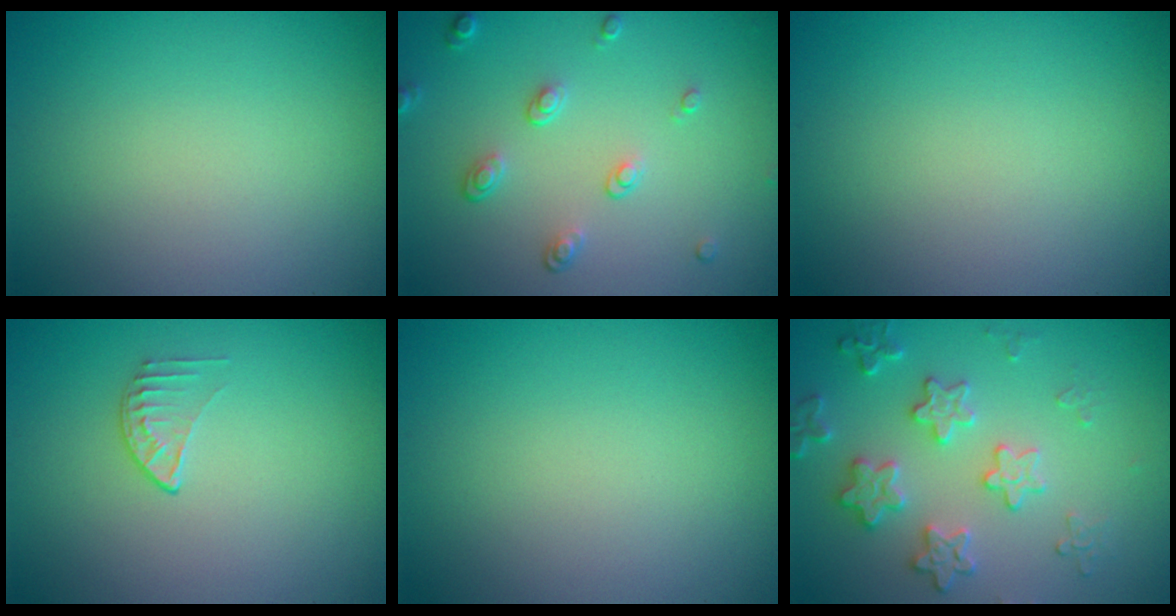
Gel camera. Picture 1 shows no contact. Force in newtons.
{"total": 2.2, "press": 1.4, "slide": 1.7}
{"total": 0.0}
{"total": 1.1, "press": 0.7, "slide": 0.9}
{"total": 0.0}
{"total": 3.8, "press": 3.5, "slide": 1.7}